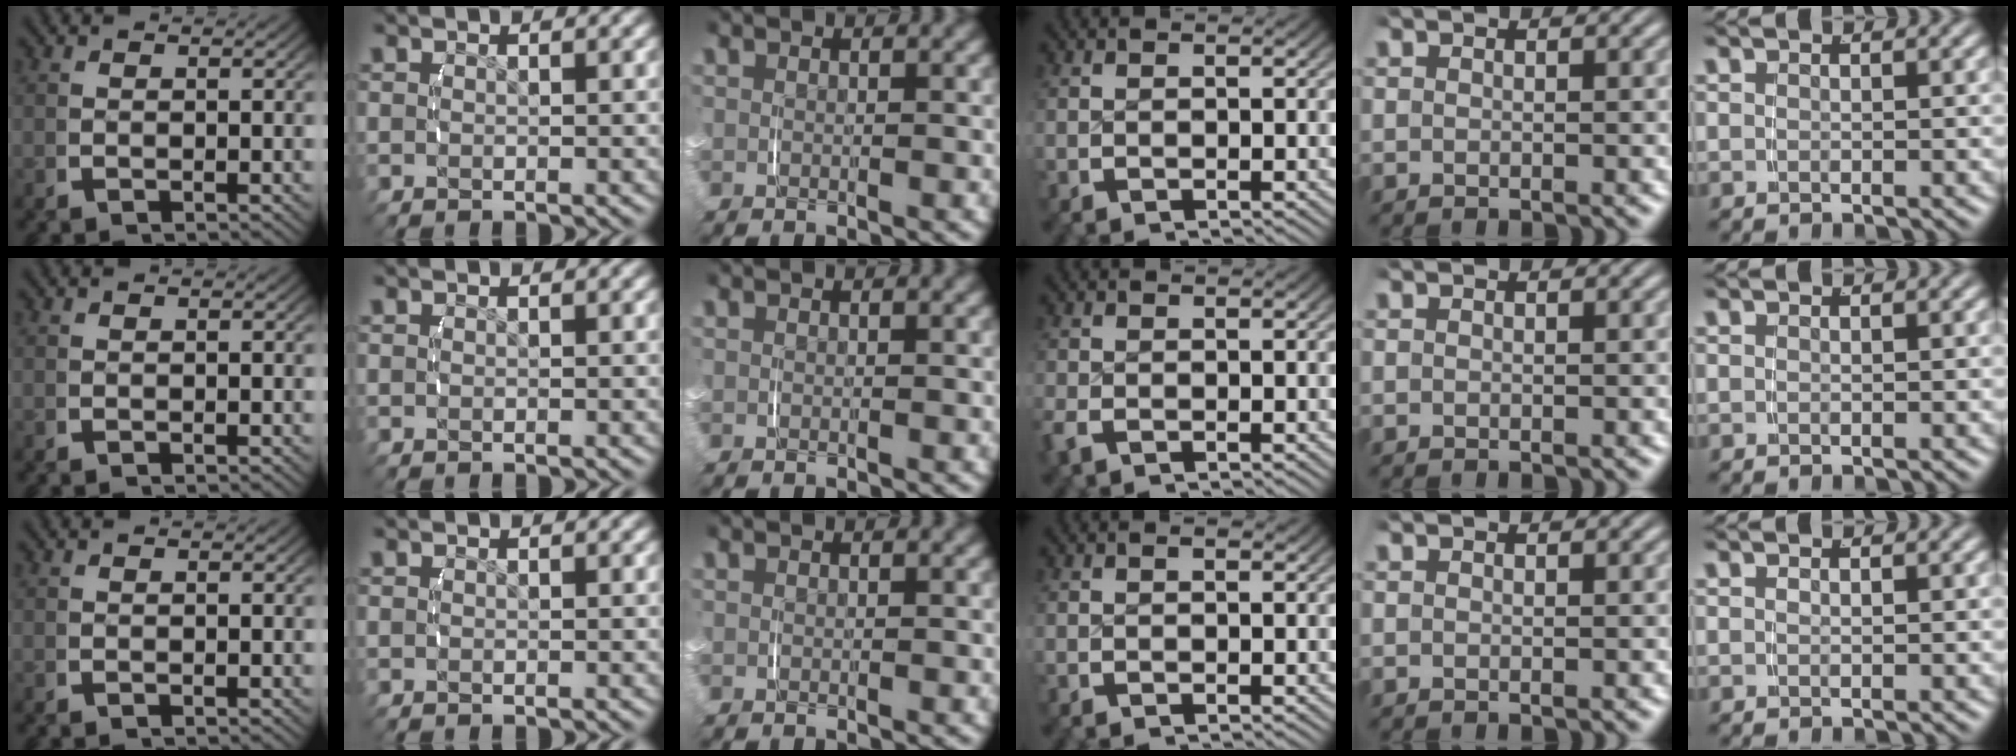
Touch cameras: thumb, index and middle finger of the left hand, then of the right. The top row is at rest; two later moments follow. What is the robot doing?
{"motion": "lift_and_place", "object": "small bumper sticker"}